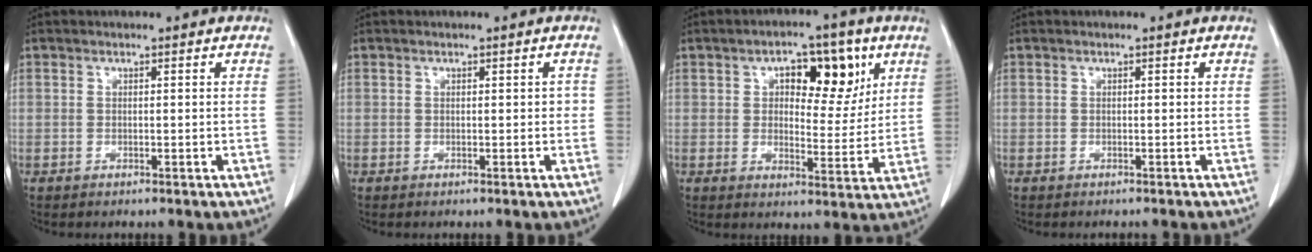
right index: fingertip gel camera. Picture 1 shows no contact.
{"total": 1.0, "force": [0.0, 0.7, 0.7], "torque": [-0.006, 0.011, 0.003]}
{"total": 9.7, "force": [4.1, 4.6, 7.5], "torque": [-0.097, 0.016, 0.060]}
{"total": 1.1, "force": [-1.1, 0.3, 0.2], "torque": [-0.005, -0.001, -0.016]}